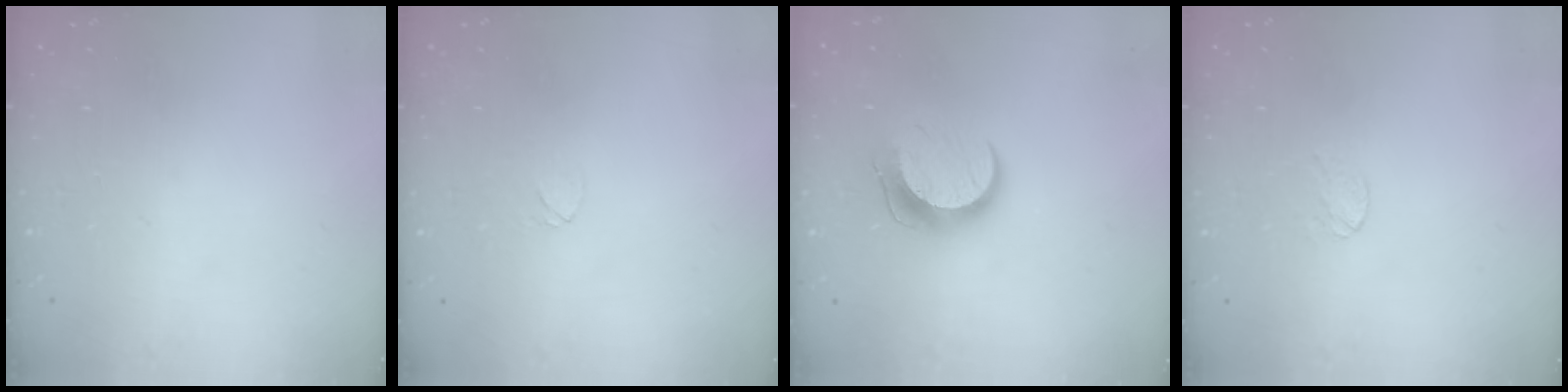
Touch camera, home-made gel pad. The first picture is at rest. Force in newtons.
{"total": 3.5, "press": 3.5, "slide": 0.3}
{"total": 10.5, "press": 10.4, "slide": 0.8}
{"total": 3.0, "press": 3.0, "slide": 0.2}